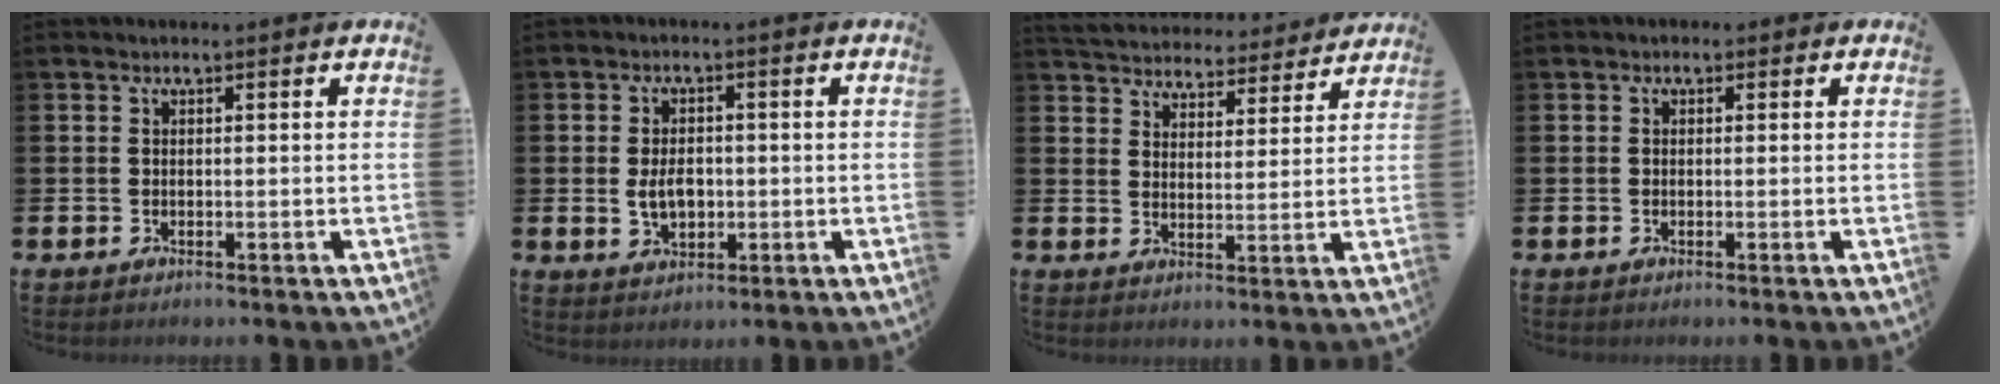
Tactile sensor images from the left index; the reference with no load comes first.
{"total": 3.8, "force": [-0.2, 2.5, 2.9], "torque": [-0.037, 0.000, -0.009]}
{"total": 5.2, "force": [5.0, 1.2, -0.2], "torque": [-0.019, -0.042, 0.086]}
{"total": 0.7, "force": [-0.2, 0.7, 0.2], "torque": [-0.001, 0.006, -0.006]}